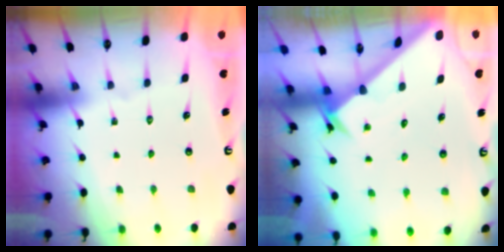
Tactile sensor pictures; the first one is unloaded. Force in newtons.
{"total": 2.5, "press": 2.5, "slide": 0.2}